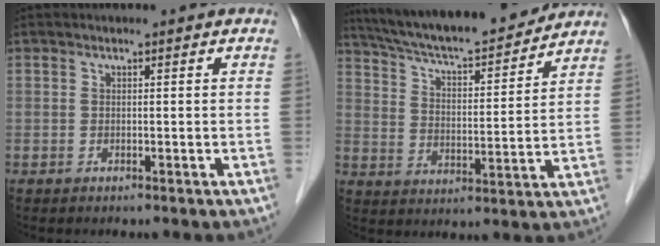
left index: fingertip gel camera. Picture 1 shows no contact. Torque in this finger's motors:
{"motor_torque": [0.16, -0.47, 0.50, 0.06]}